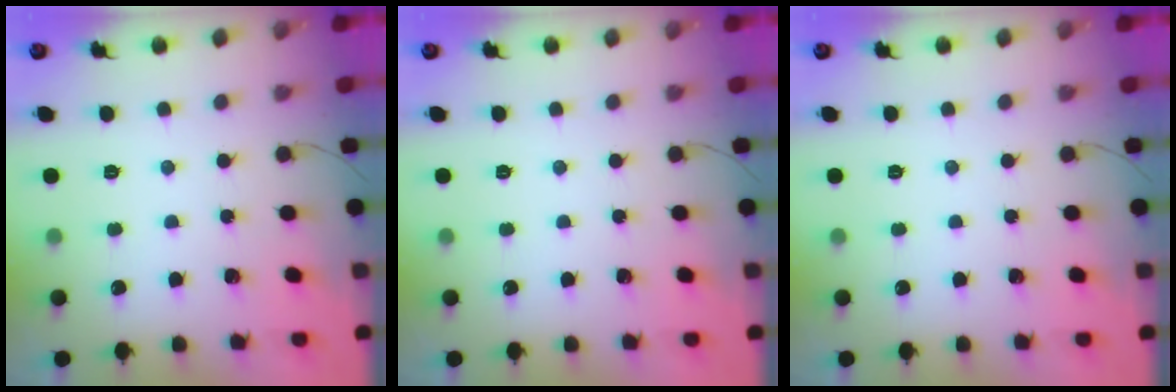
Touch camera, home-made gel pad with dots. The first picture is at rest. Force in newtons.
{"total": 0.0}
{"total": 0.0}